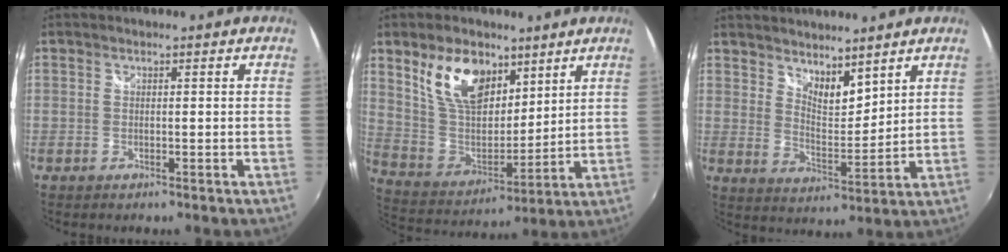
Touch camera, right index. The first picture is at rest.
{"total": 15.4, "force": [8.6, 8.8, 9.3], "torque": [-0.184, 0.010, 0.170]}
{"total": 7.1, "force": [5.8, 2.4, 3.2], "torque": [-0.041, -0.005, 0.103]}